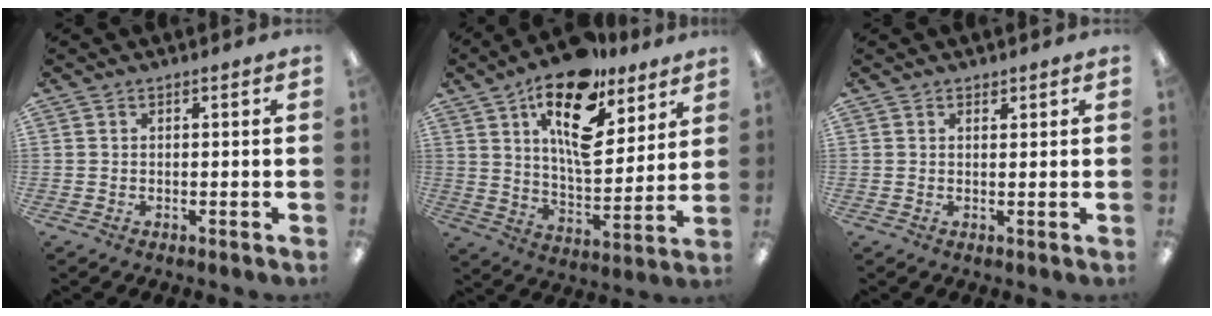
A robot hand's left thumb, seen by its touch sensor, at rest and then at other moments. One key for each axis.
{"total": 19.2, "fx": 11.7, "fy": 8.8, "fz": 12.4, "tx": -0.192, "ty": -0.065, "tz": 0.198}
{"total": 0.9, "fx": 0.8, "fy": 0.5, "fz": 0.1, "tx": 0.005, "ty": -0.002, "tz": 0.013}